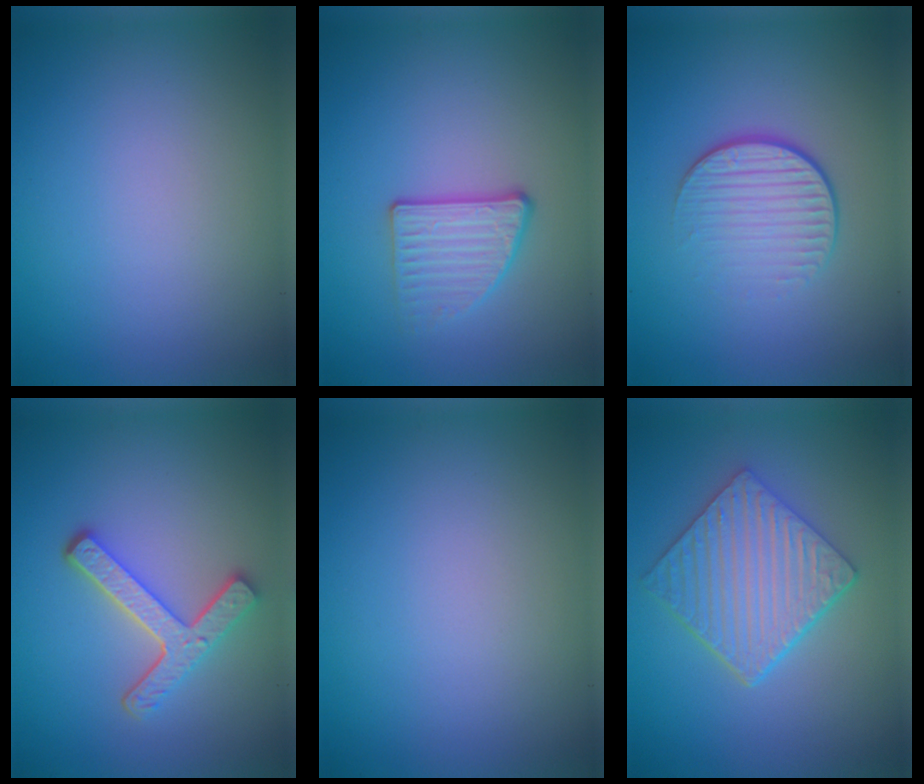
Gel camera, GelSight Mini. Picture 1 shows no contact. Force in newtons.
{"total": 2.8, "press": 2.3, "slide": 1.5}
{"total": 4.1, "press": 2.6, "slide": 3.2}
{"total": 4.3, "press": 3.3, "slide": 2.7}
{"total": 0.0}
{"total": 5.8, "press": 4.6, "slide": 3.5}